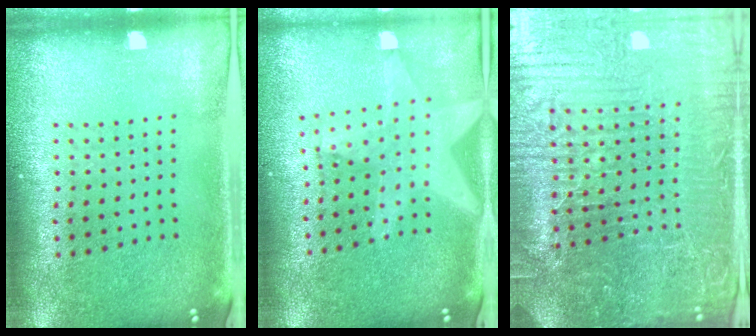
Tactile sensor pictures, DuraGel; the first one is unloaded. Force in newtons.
{"total": 2.2, "press": 1.8, "slide": 1.3}
{"total": 6.4, "press": 5.8, "slide": 2.7}